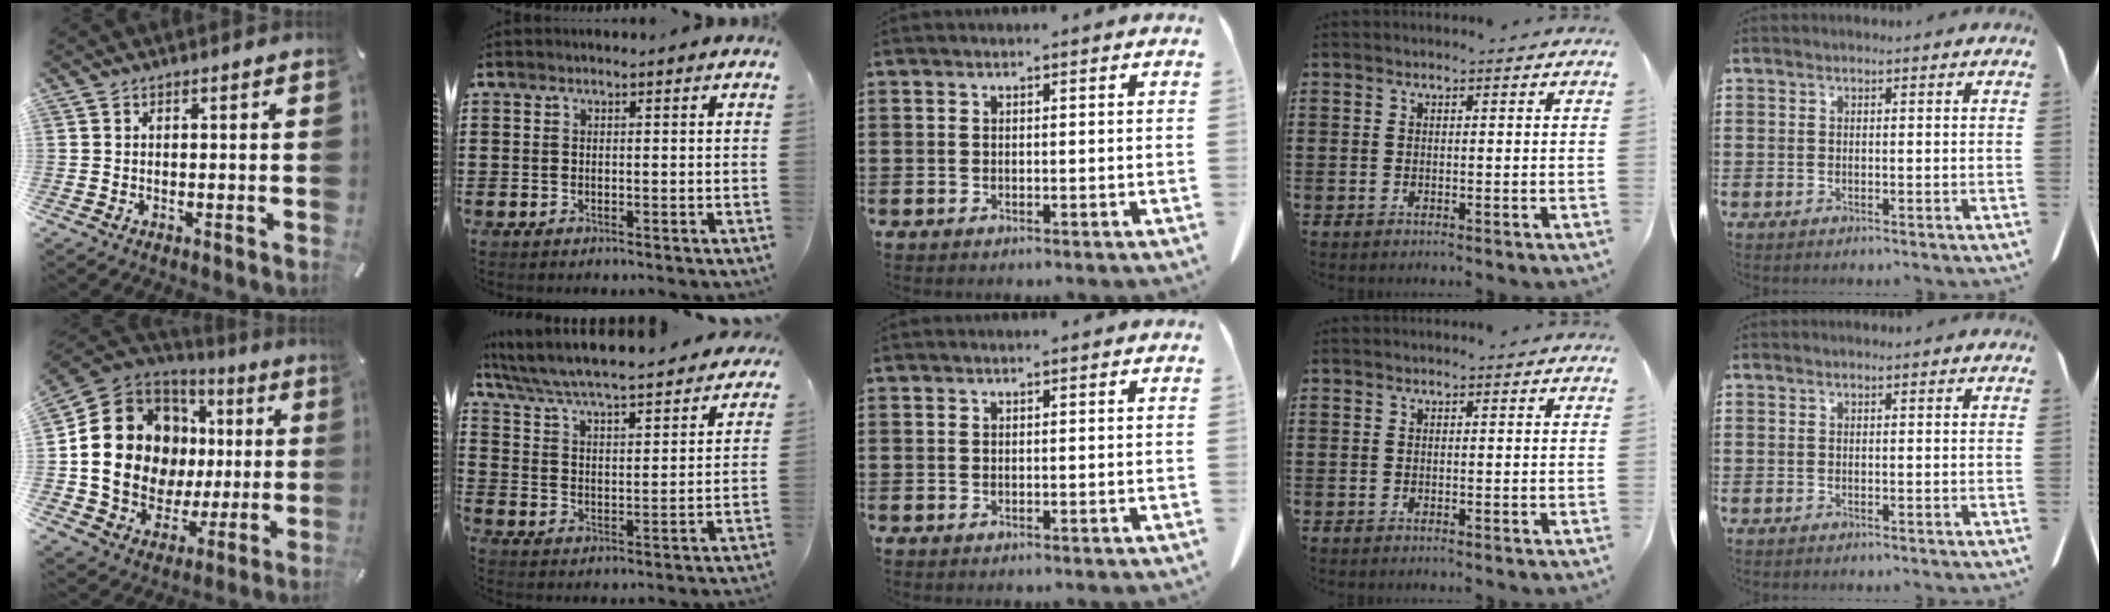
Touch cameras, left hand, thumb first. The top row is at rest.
{"thumb": {"total": 20.7, "force": [1.7, 17.1, 11.5], "torque": [-0.219, -0.021, 0.052]}, "index": {"total": 5.1, "force": [4.8, -0.3, 1.7], "torque": [-0.057, -0.043, 0.073]}}